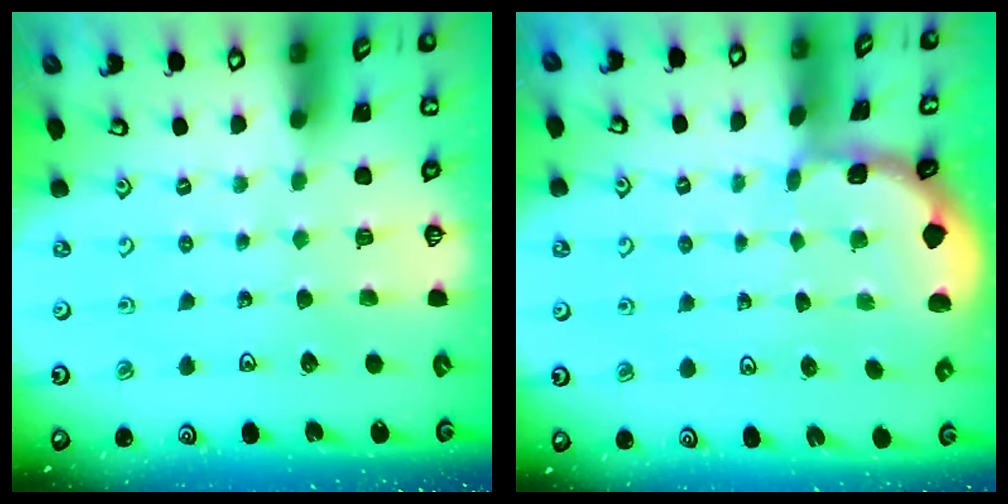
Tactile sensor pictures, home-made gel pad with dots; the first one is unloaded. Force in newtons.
{"total": 1.3, "press": 1.2, "slide": 0.1}